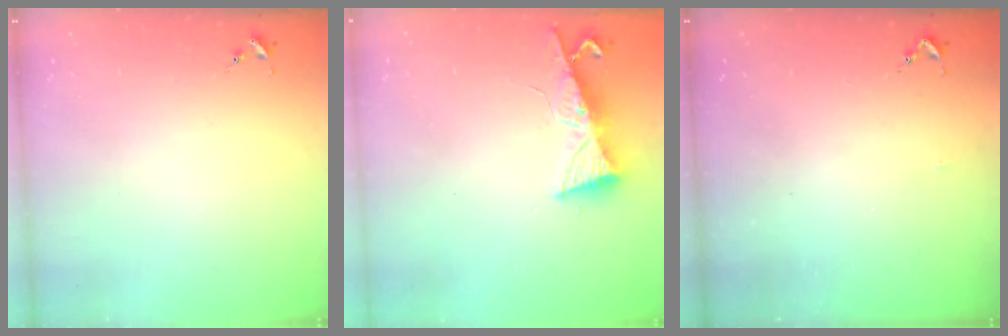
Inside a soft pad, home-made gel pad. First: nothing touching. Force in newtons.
{"total": 8.5, "press": 8.5, "slide": 1.0}
{"total": 2.6, "press": 2.5, "slide": 0.3}